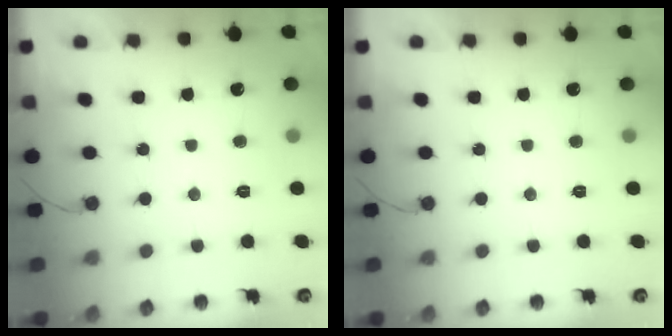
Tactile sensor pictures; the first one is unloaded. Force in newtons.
{"total": 0.0}